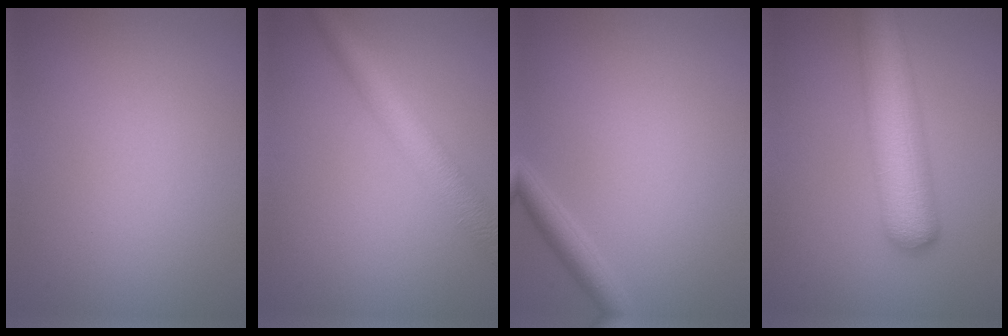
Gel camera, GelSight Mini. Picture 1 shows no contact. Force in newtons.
{"total": 4.4, "press": 4.4, "slide": 0.2}
{"total": 2.0, "press": 2.0, "slide": 0.2}
{"total": 7.9, "press": 7.8, "slide": 0.4}